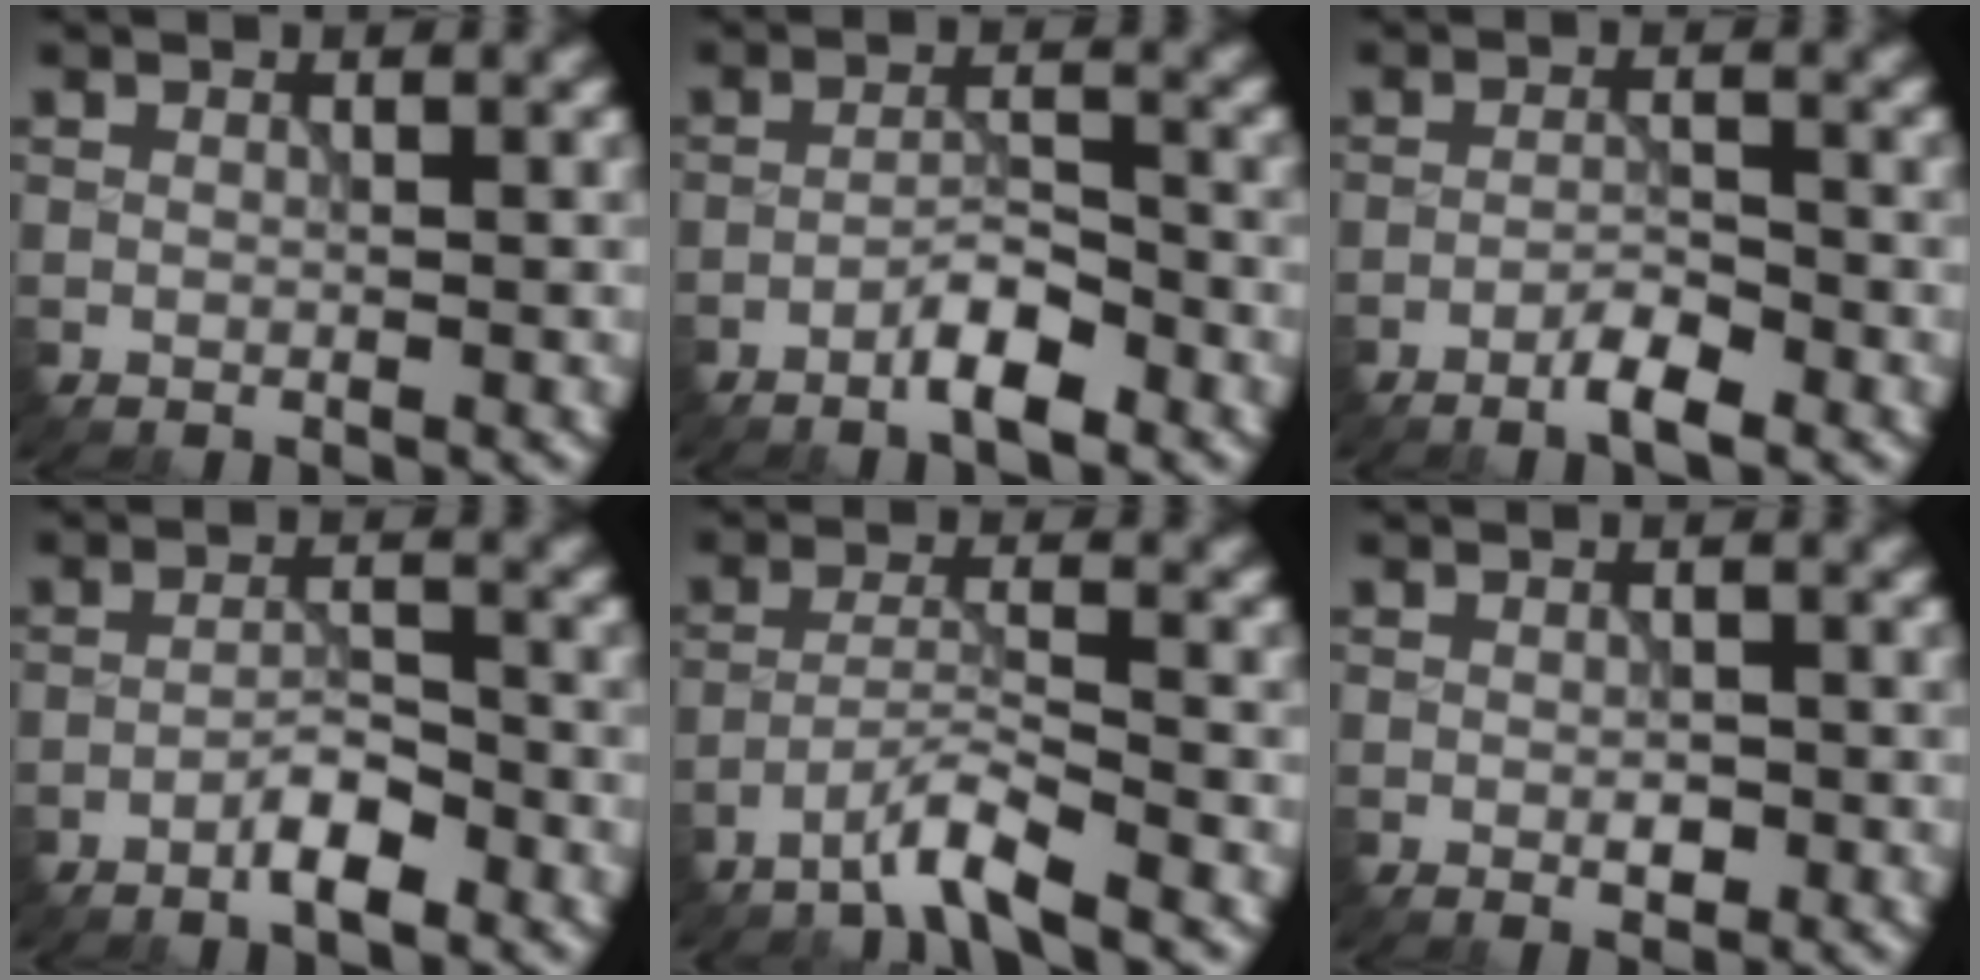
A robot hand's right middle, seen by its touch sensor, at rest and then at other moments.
{"total": 3.3, "force": [-2.2, 0.6, 2.3], "torque": [-0.040, 0.009, -0.045]}
{"total": 2.5, "force": [-1.7, 0.4, 1.7], "torque": [-0.030, 0.005, -0.034]}
{"total": 2.8, "force": [-1.9, 0.5, 2.0], "torque": [-0.034, 0.008, -0.037]}
{"total": 3.3, "force": [-2.5, -0.1, 2.1], "torque": [-0.037, 0.009, -0.061]}
{"total": 1.2, "force": [-0.4, 0.6, 0.9], "torque": [-0.015, 0.001, -0.005]}